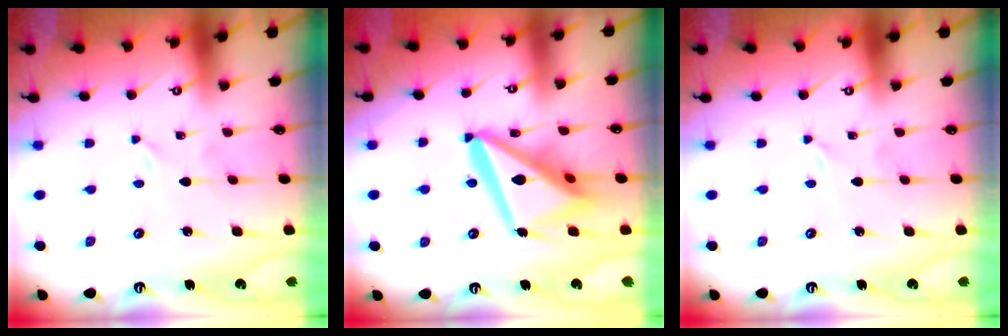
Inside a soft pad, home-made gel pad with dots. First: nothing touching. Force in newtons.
{"total": 18.8, "press": 18.7, "slide": 2.0}
{"total": 0.0}